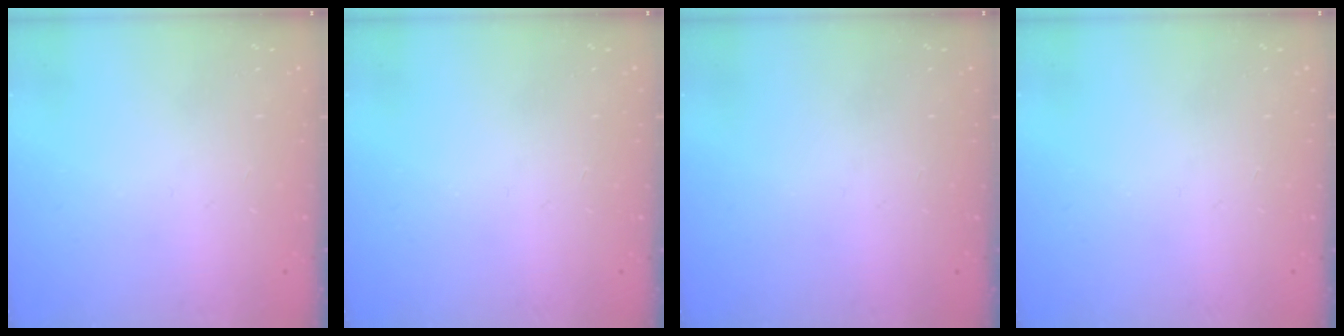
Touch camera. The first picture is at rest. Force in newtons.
{"total": 0.0}
{"total": 0.0}
{"total": 0.0}